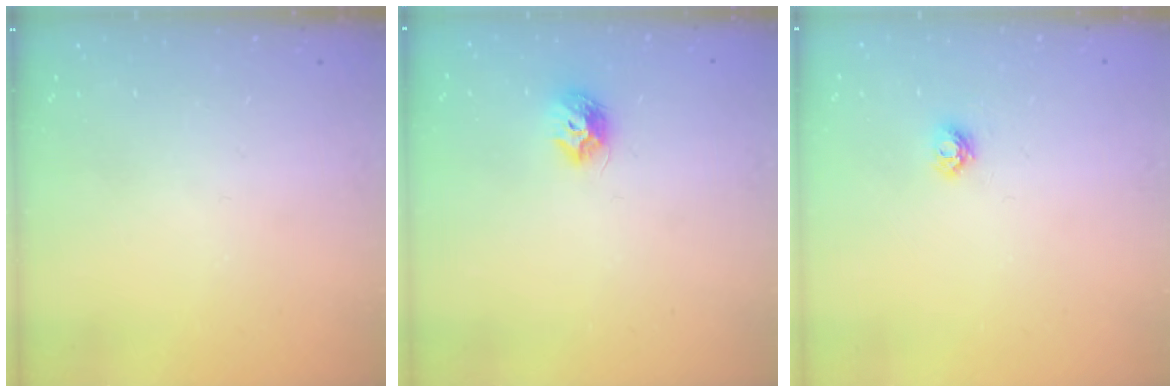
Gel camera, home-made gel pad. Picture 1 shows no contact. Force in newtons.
{"total": 8.0, "press": 8.0, "slide": 0.5}
{"total": 4.0, "press": 4.0, "slide": 0.5}